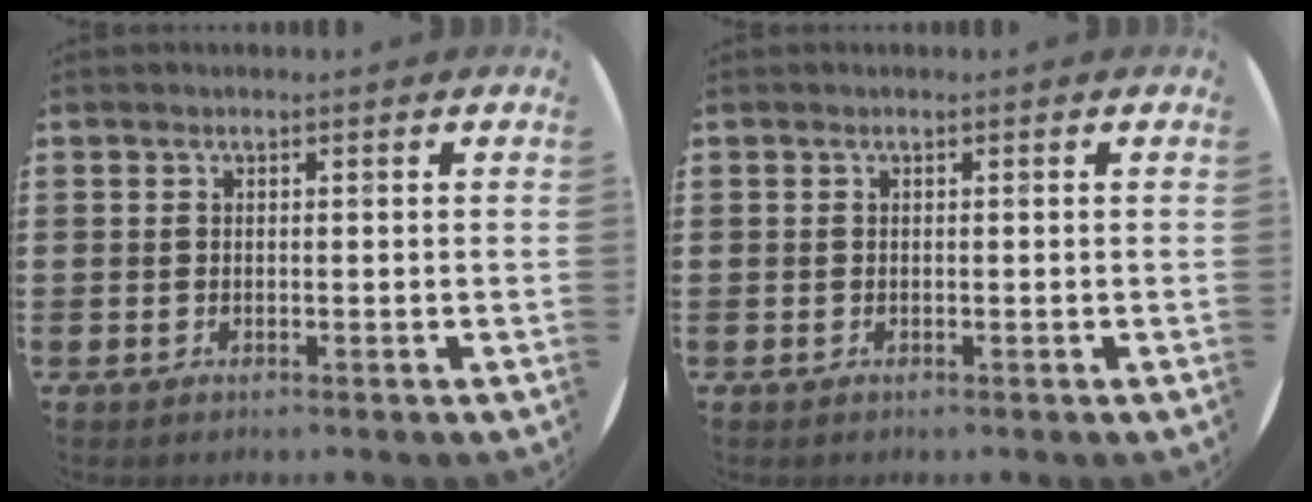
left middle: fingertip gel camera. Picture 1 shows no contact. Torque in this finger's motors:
{"motor_torque": [-0.12, -0.05, -0.01, 0.00]}